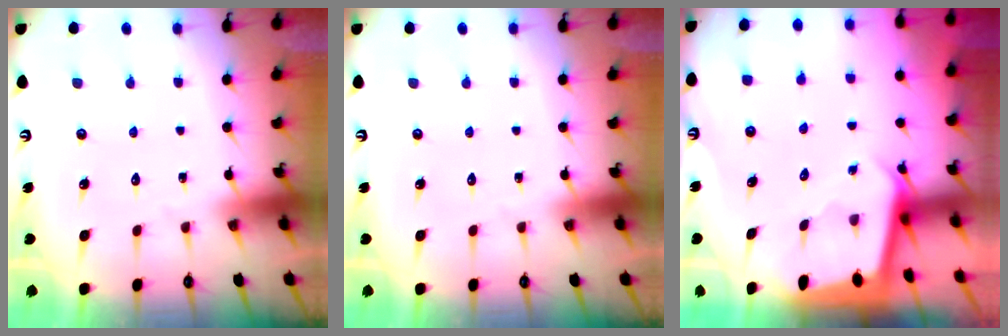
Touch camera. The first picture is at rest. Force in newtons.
{"total": 0.0}
{"total": 2.0, "press": 2.0, "slide": 0.1}